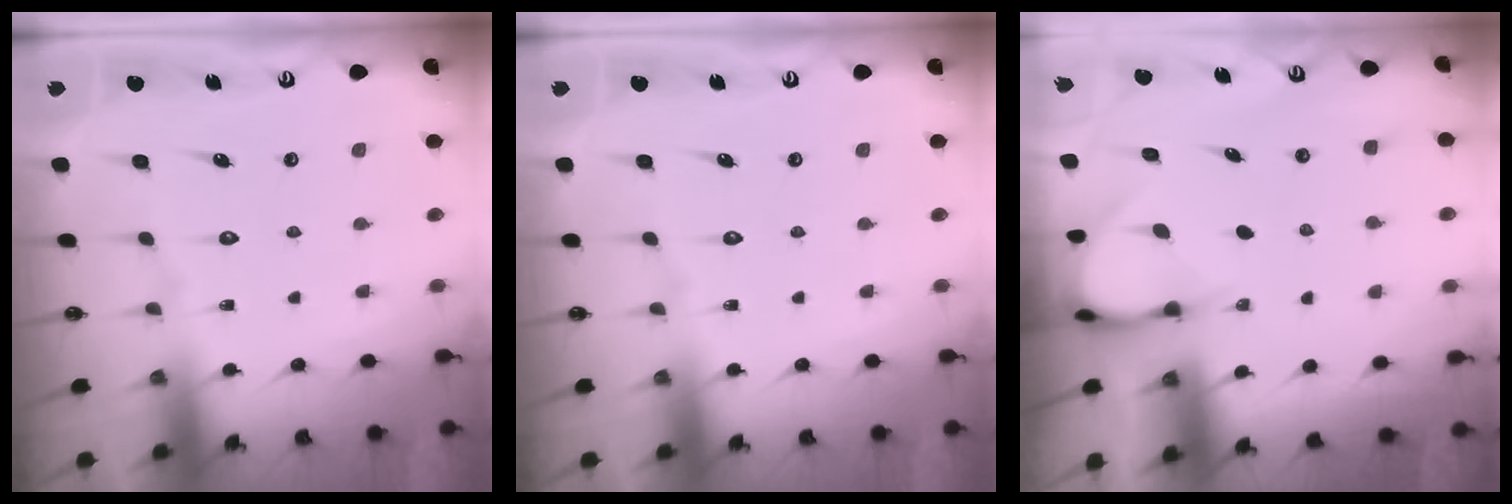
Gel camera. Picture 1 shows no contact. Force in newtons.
{"total": 0.0}
{"total": 3.8, "press": 3.7, "slide": 0.3}